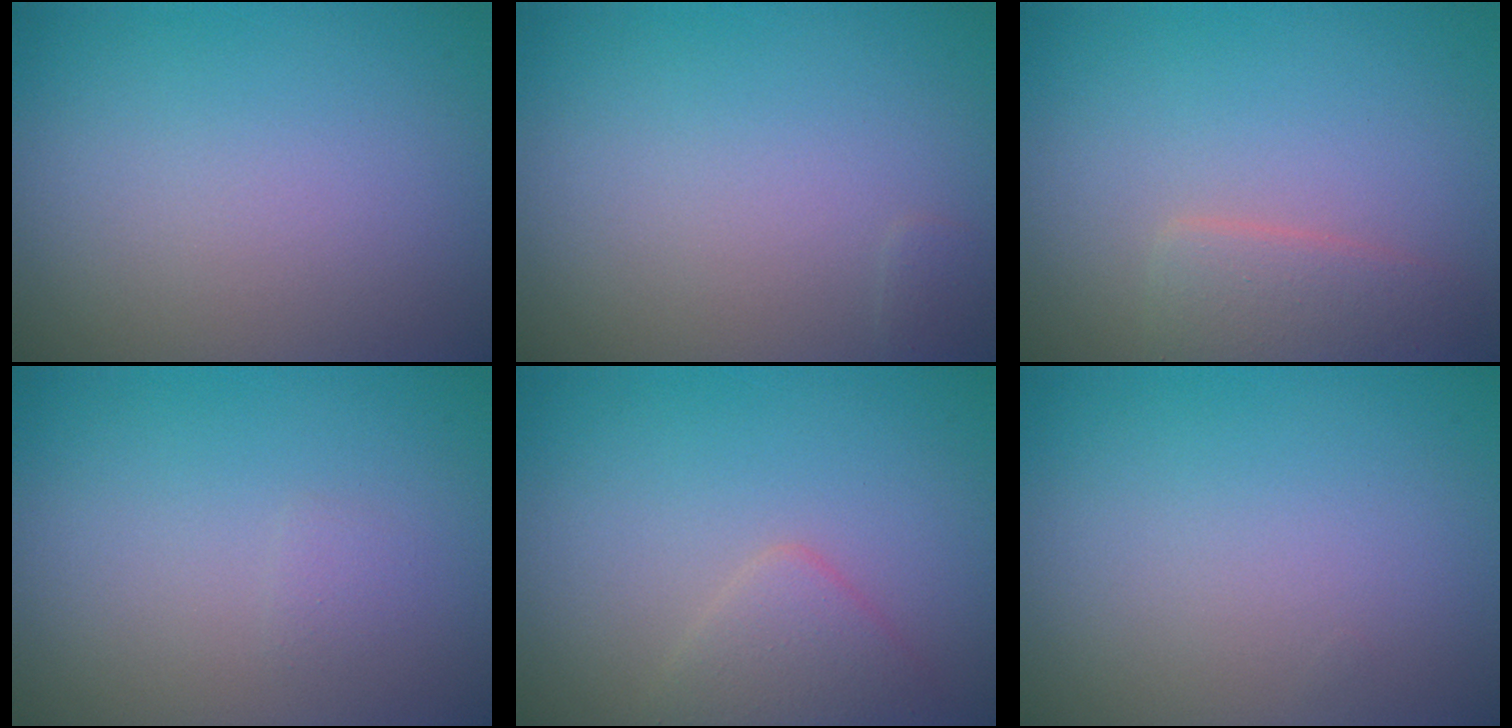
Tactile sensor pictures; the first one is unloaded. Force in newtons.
{"total": 0.5, "press": 0.5, "slide": 0.0}
{"total": 2.5, "press": 2.5, "slide": 0.1}
{"total": 0.6, "press": 0.6, "slide": 0.1}
{"total": 2.1, "press": 2.1, "slide": 0.2}
{"total": 0.0}